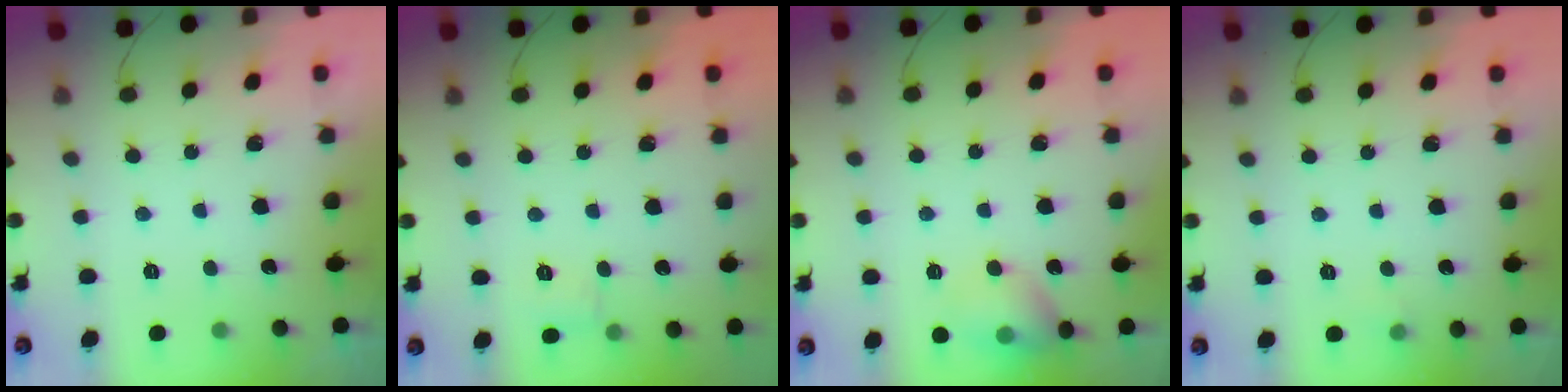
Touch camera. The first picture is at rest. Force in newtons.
{"total": 5.6, "press": 5.4, "slide": 1.5}
{"total": 9.8, "press": 9.6, "slide": 1.5}
{"total": 3.0, "press": 2.8, "slide": 1.1}